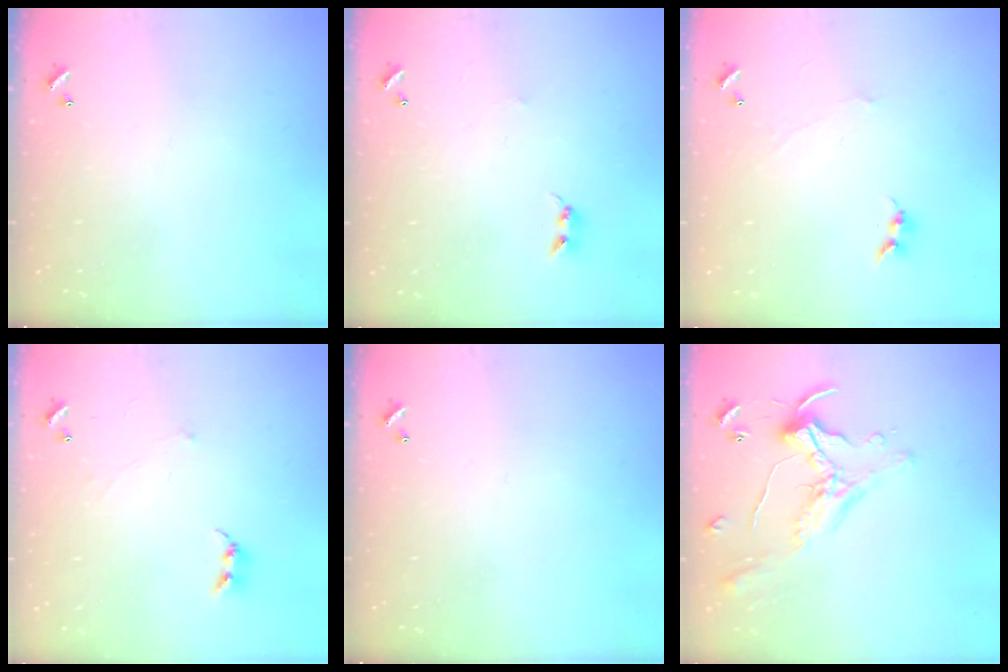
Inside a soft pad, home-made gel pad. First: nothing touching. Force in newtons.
{"total": 2.5, "press": 2.5, "slide": 0.4}
{"total": 0.6, "press": 0.3, "slide": 0.5}
{"total": 2.4, "press": 2.4, "slide": 0.4}
{"total": 0.0}
{"total": 0.7, "press": 0.5, "slide": 0.4}